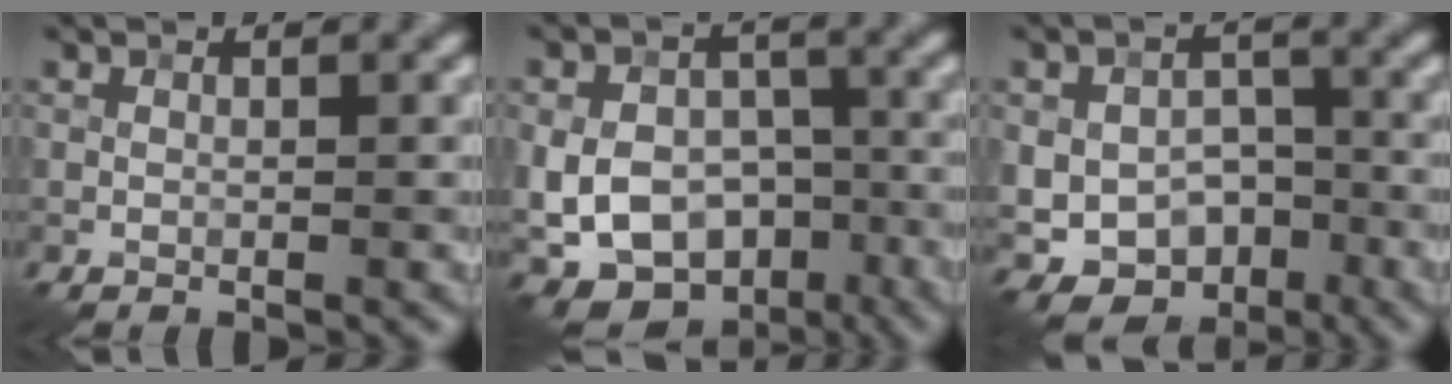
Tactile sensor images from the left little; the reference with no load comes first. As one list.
[{"total": 13.6, "force": [-5.1, 10.1, 7.6], "torque": [-0.109, -0.015, -0.091]}, {"total": 8.1, "force": [-3.4, 5.8, 4.6], "torque": [-0.064, -0.007, -0.057]}]